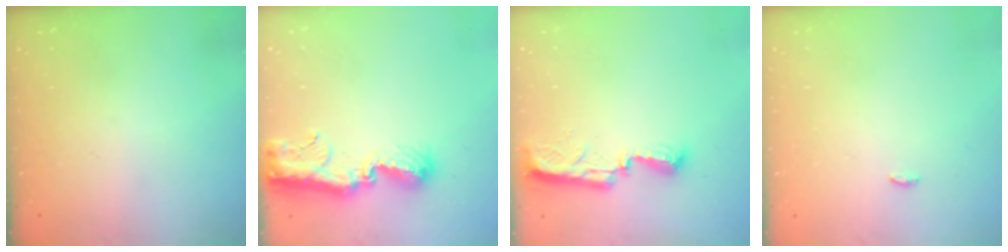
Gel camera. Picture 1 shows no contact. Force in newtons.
{"total": 9.7, "press": 9.6, "slide": 0.9}
{"total": 8.3, "press": 8.3, "slide": 0.9}
{"total": 3.4, "press": 3.3, "slide": 1.0}